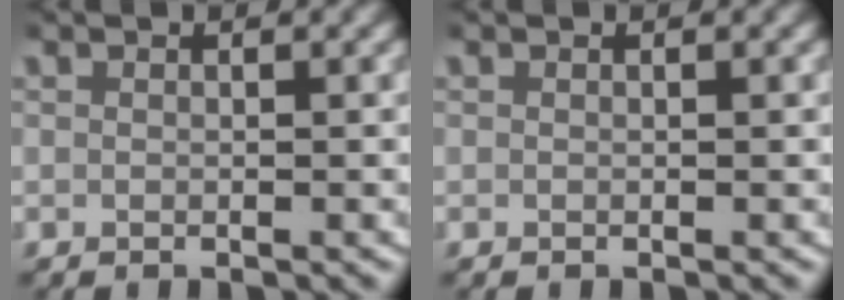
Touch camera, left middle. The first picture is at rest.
{"total": 0.0}